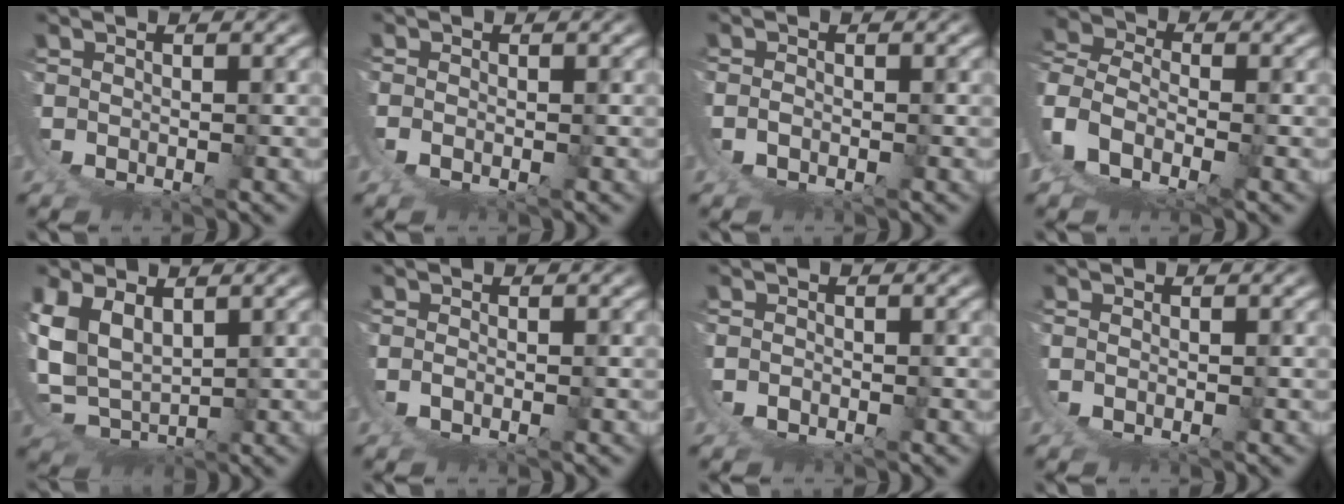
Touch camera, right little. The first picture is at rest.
{"total": 1.0, "force": [0.2, 0.4, 0.9], "torque": [-0.025, -0.005, 0.007]}
{"total": 1.8, "force": [0.2, 1.5, 1.0], "torque": [-0.030, -0.003, 0.003]}
{"total": 13.5, "force": [2.1, 11.8, 6.2], "torque": [-0.197, -0.042, 0.027]}
{"total": 7.0, "force": [2.7, 5.0, 4.2], "torque": [-0.142, -0.038, 0.070]}
{"total": 1.2, "force": [0.2, 0.7, 1.0], "torque": [-0.025, -0.002, 0.005]}
{"total": 1.7, "force": [0.0, 1.6, 0.6], "torque": [-0.022, -0.001, -0.001]}
{"total": 0.8, "force": [0.1, 0.5, 0.6], "torque": [-0.018, -0.003, 0.002]}